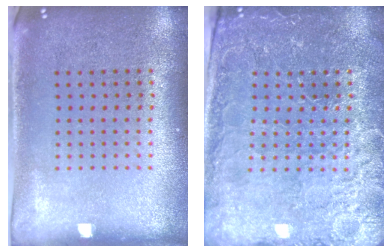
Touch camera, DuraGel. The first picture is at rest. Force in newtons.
{"total": 3.5, "press": 3.4, "slide": 0.8}